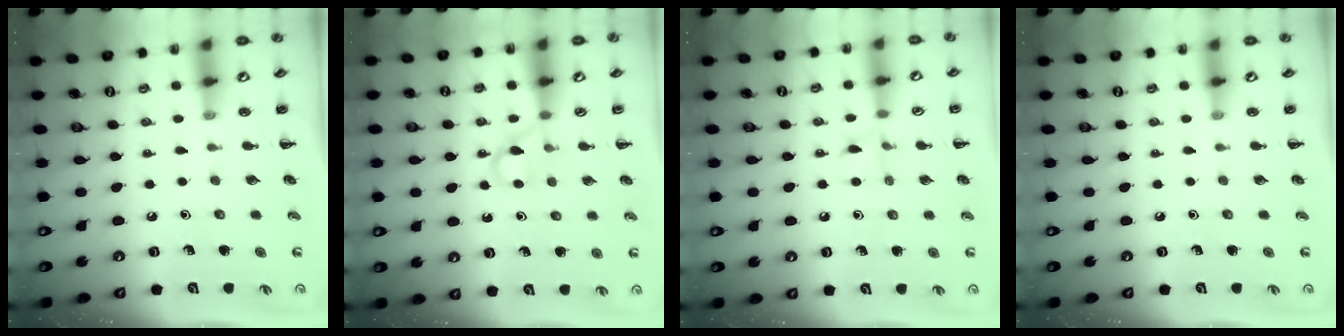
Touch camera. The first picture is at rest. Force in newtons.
{"total": 4.4, "press": 4.2, "slide": 1.3}
{"total": 5.5, "press": 5.1, "slide": 2.0}
{"total": 0.0}